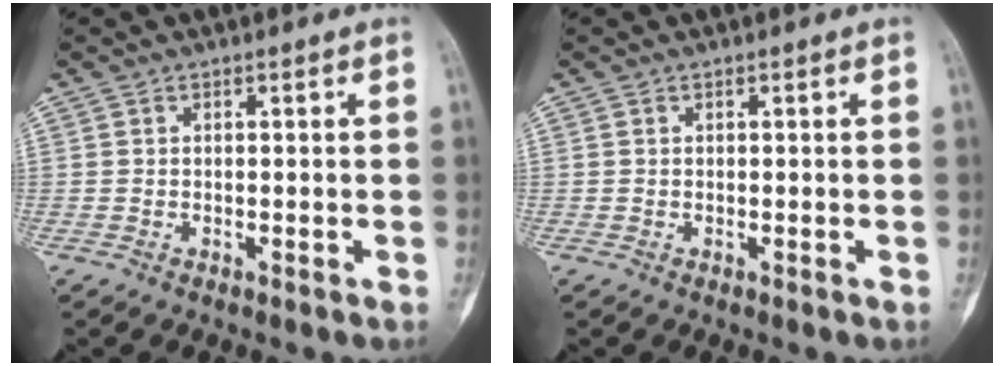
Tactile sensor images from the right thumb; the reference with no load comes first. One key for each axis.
{"total": 0.0}